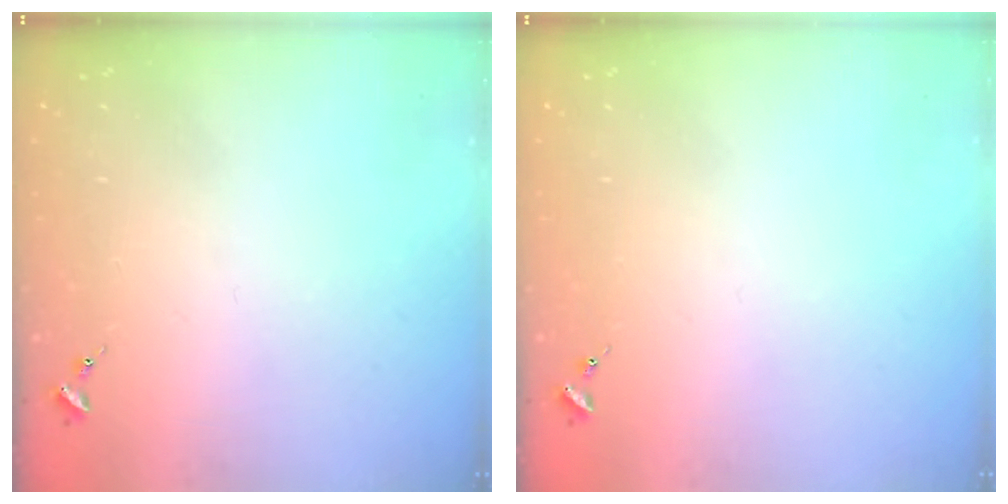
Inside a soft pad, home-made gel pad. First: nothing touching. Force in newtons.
{"total": 0.0}